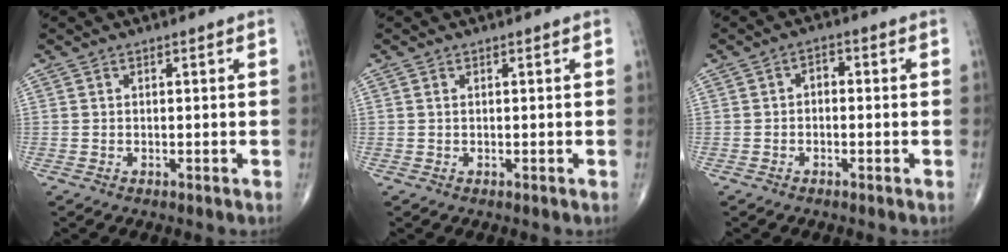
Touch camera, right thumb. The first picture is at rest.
{"total": 0.0}
{"total": 2.2, "force": [-0.3, 1.4, 1.6], "torque": [-0.012, 0.012, -0.014]}